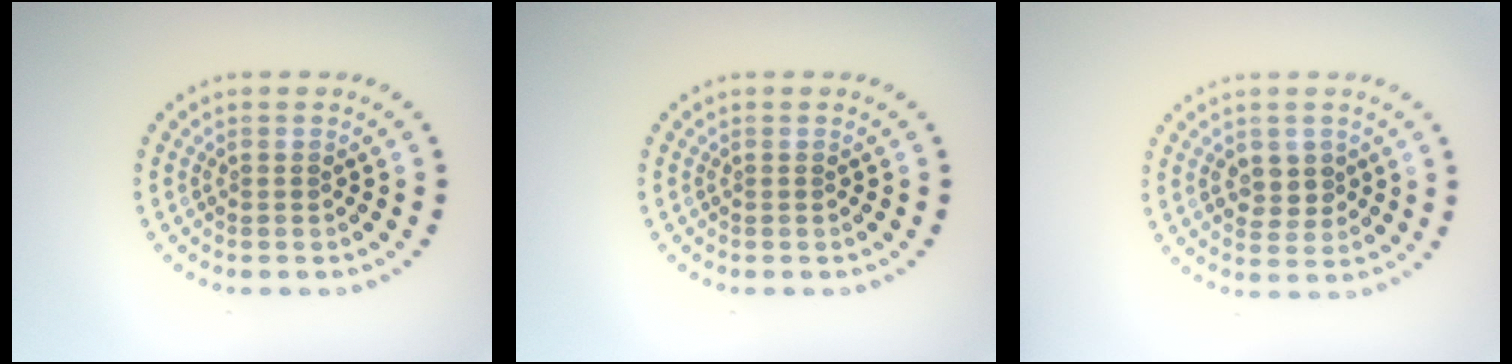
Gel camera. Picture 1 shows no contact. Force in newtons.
{"total": 0.0}
{"total": 2.4, "press": 2.4, "slide": 0.3}